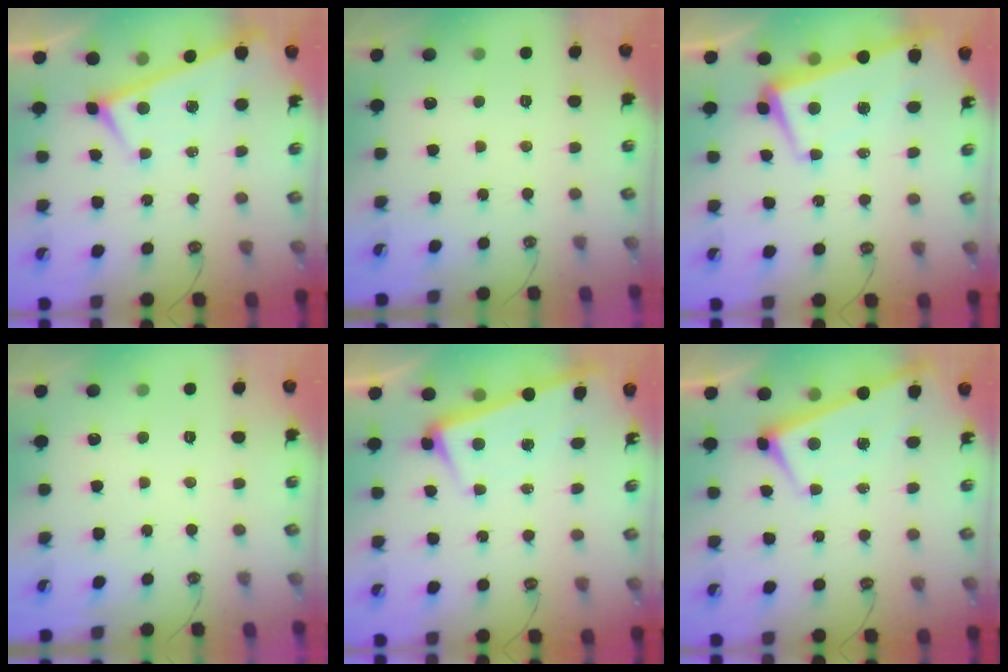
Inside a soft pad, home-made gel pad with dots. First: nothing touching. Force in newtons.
{"total": 0.0}
{"total": 1.7, "press": 0.4, "slide": 1.7}
{"total": 0.0}
{"total": 3.1, "press": 3.0, "slide": 0.8}
{"total": 1.0, "press": 1.0, "slide": 0.1}